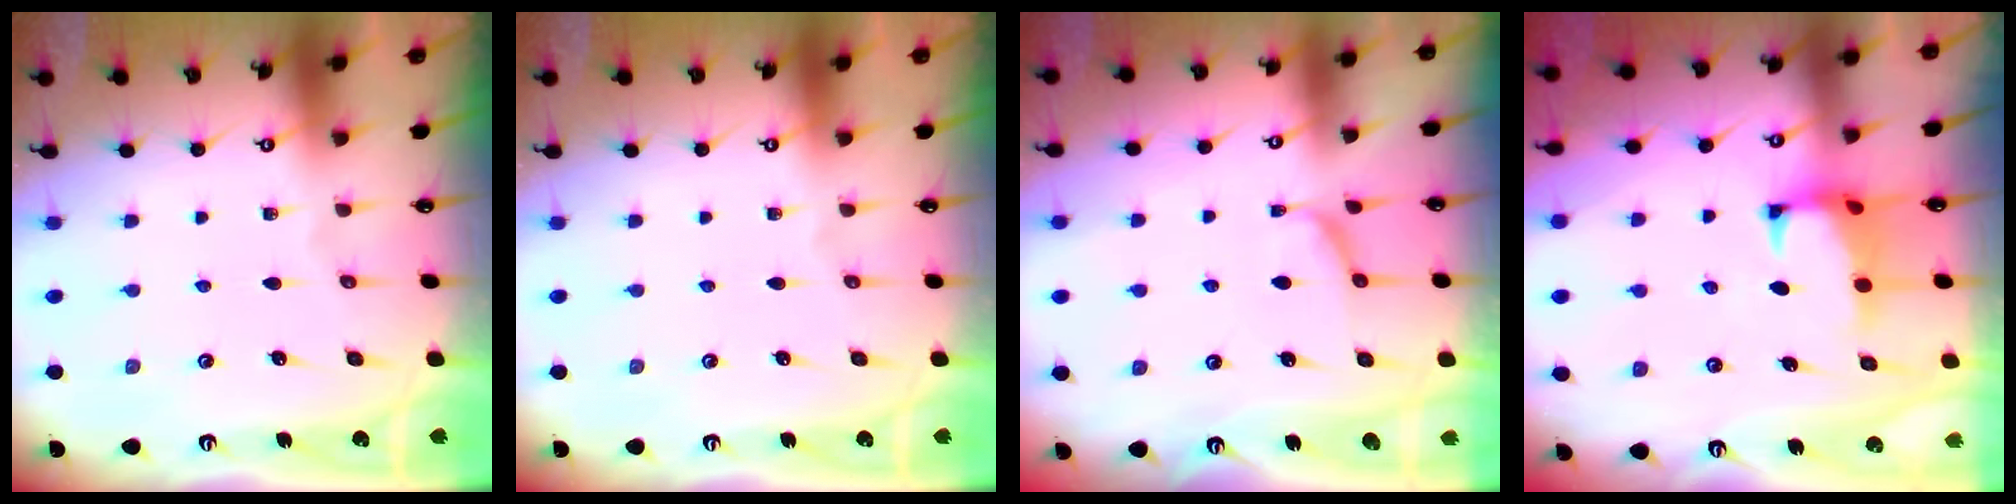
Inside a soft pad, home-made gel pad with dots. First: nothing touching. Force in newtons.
{"total": 0.0}
{"total": 2.3, "press": 2.0, "slide": 1.1}
{"total": 0.7, "press": 0.0, "slide": 0.7}